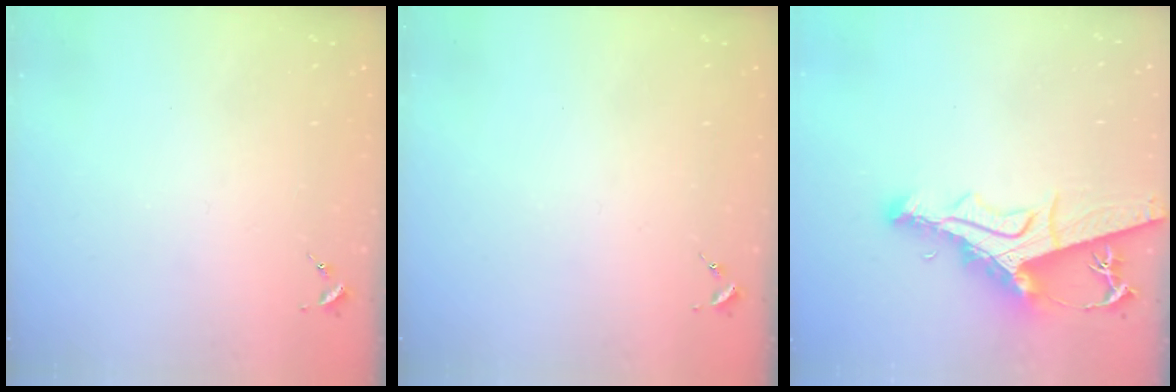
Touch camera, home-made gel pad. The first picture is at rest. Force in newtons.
{"total": 0.0}
{"total": 11.8, "press": 11.7, "slide": 1.3}